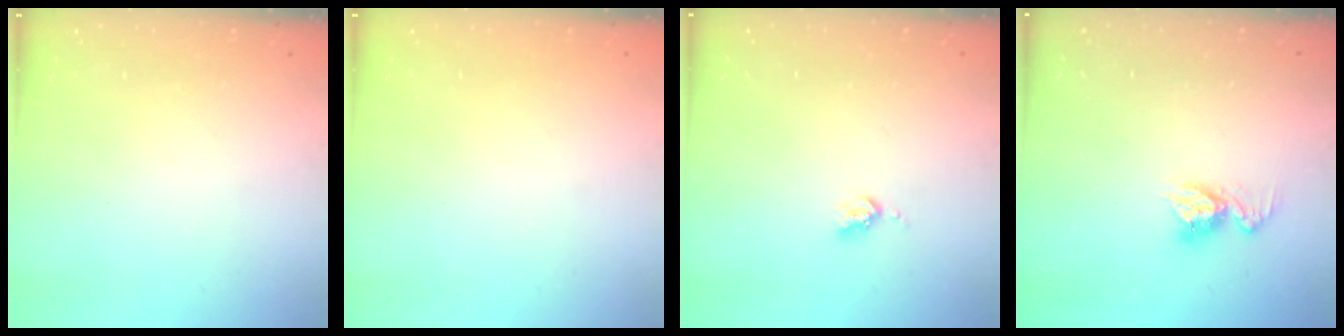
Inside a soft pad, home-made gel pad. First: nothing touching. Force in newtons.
{"total": 0.0}
{"total": 3.2, "press": 3.2, "slide": 0.5}
{"total": 9.6, "press": 9.6, "slide": 0.8}